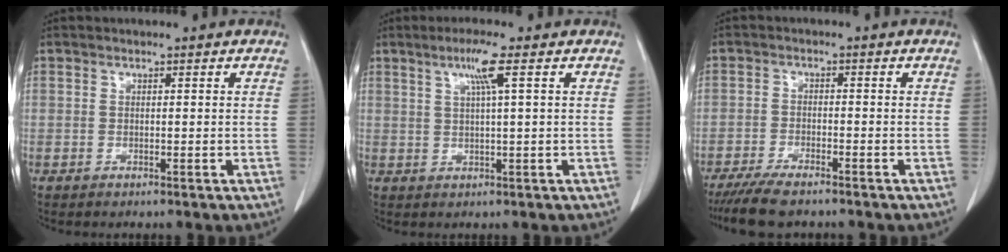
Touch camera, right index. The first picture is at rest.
{"total": 4.2, "force": [1.8, -0.8, 3.7], "torque": [-0.075, 0.000, 0.034]}
{"total": 6.8, "force": [-5.6, 1.2, 3.6], "torque": [-0.063, -0.017, -0.092]}